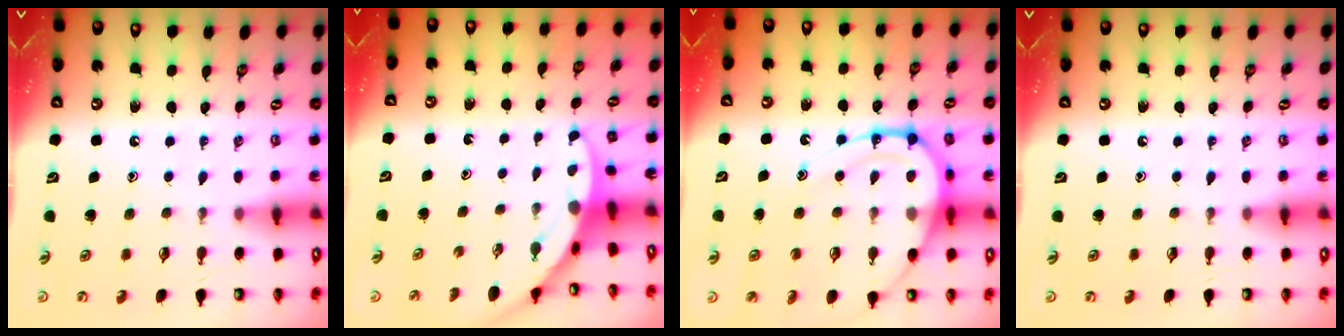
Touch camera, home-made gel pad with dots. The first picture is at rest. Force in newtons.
{"total": 3.3, "press": 3.3, "slide": 0.2}
{"total": 17.7, "press": 17.6, "slide": 1.9}
{"total": 0.0}